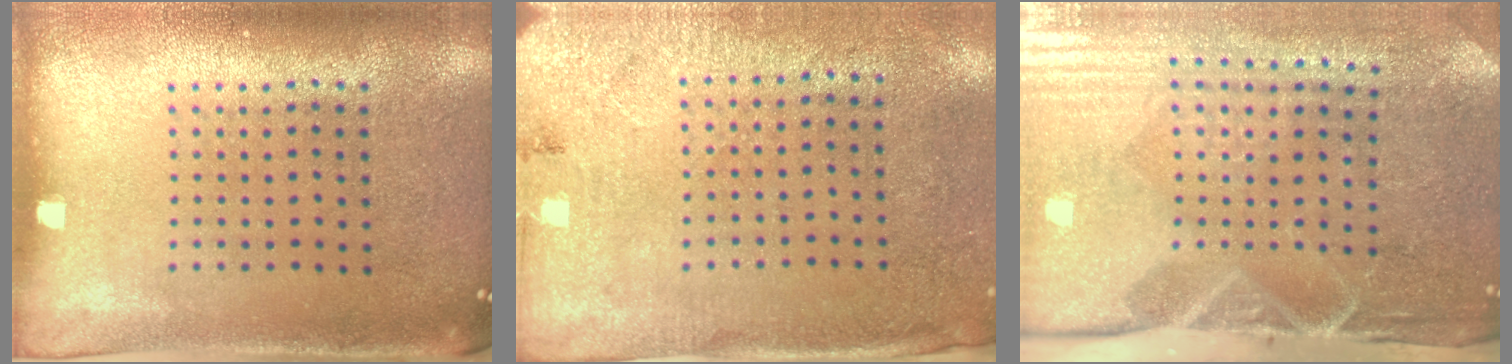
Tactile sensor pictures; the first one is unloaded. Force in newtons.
{"total": 2.7, "press": 2.2, "slide": 1.6}
{"total": 4.8, "press": 4.1, "slide": 2.5}